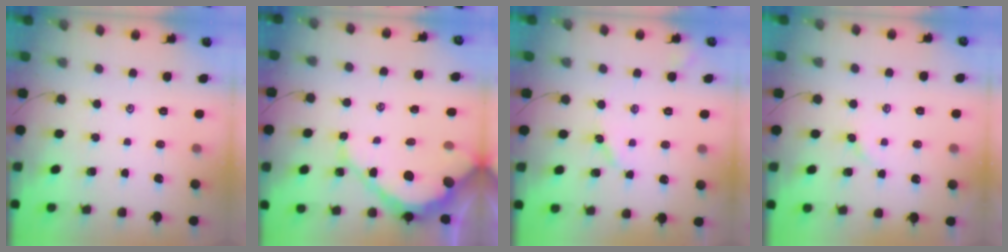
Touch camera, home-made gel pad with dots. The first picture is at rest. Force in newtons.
{"total": 11.4, "press": 11.3, "slide": 1.1}
{"total": 3.6, "press": 3.6, "slide": 0.3}
{"total": 2.7, "press": 2.7, "slide": 0.4}